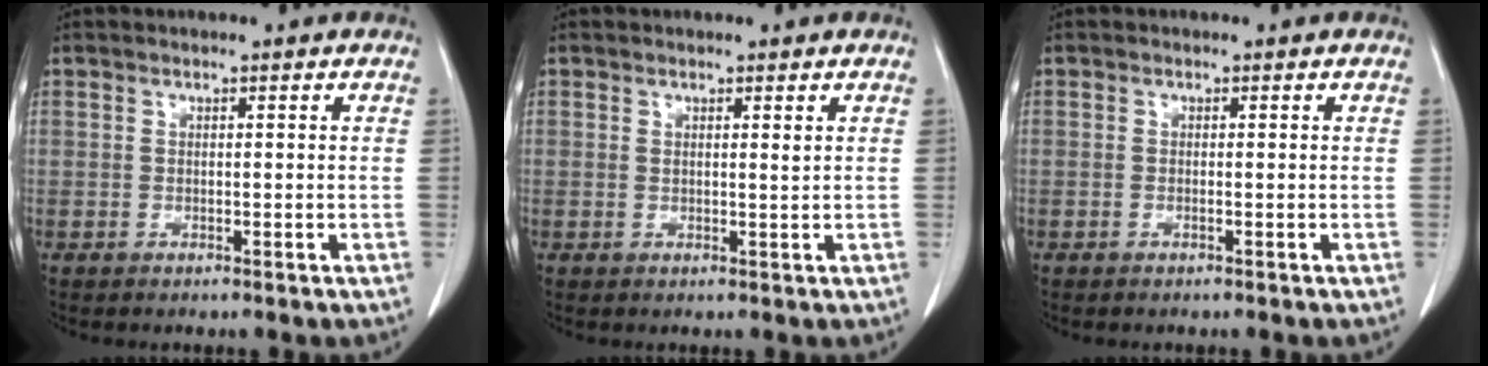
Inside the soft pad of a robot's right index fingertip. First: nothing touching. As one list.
[{"total": 0.8, "force": [0.5, 0.1, 0.7], "torque": [-0.014, -0.004, 0.009]}, {"total": 0.0}]